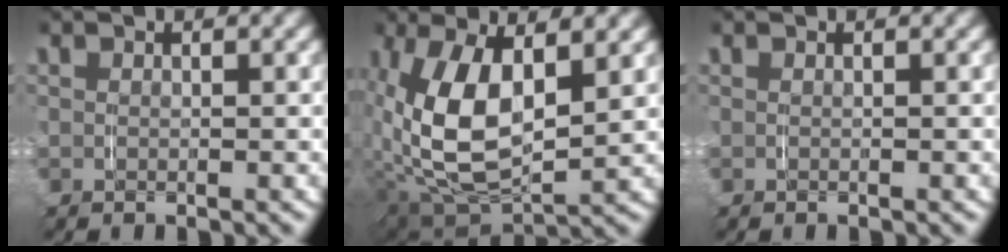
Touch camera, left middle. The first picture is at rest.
{"total": 9.5, "force": [0.3, 5.5, 7.8], "torque": [-0.194, -0.026, 0.023]}
{"total": 0.0}